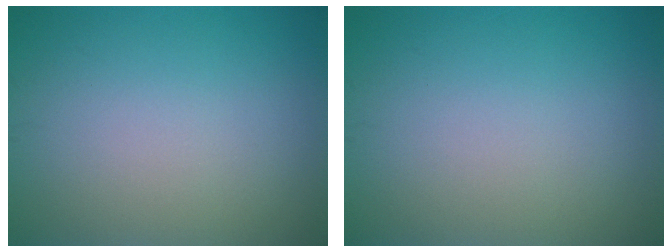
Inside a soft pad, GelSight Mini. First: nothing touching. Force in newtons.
{"total": 0.0}